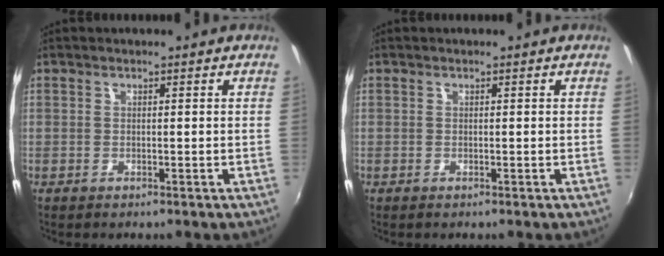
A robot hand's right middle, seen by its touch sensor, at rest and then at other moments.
{"total": 0.0}